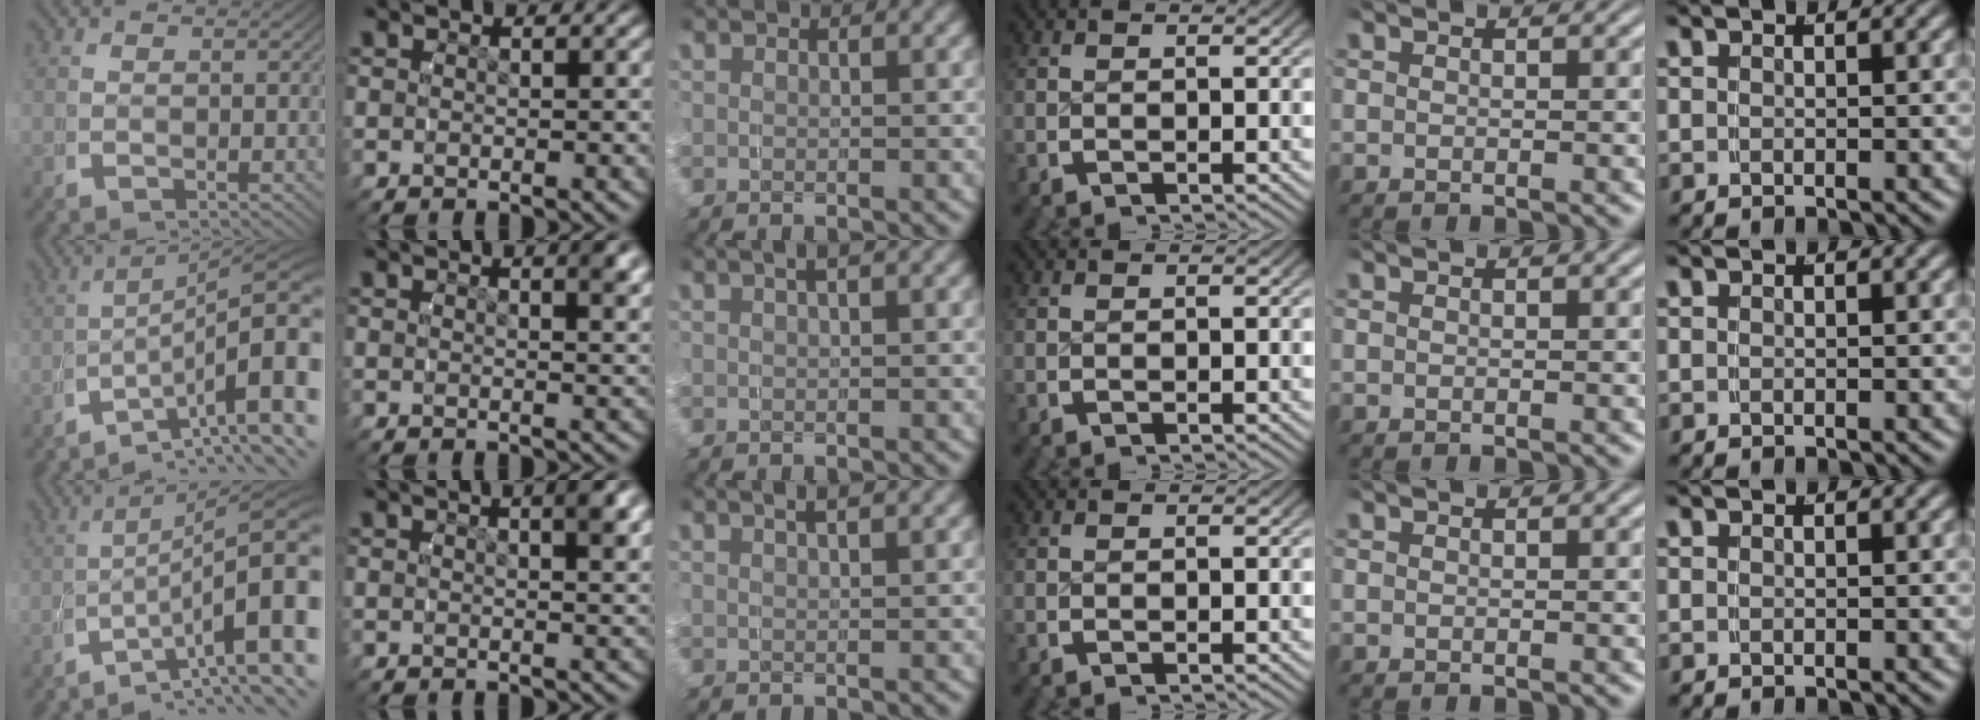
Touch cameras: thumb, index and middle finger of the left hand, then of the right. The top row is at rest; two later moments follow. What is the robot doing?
{"motion": "grasp_and_lifting", "object": "water bottle"}